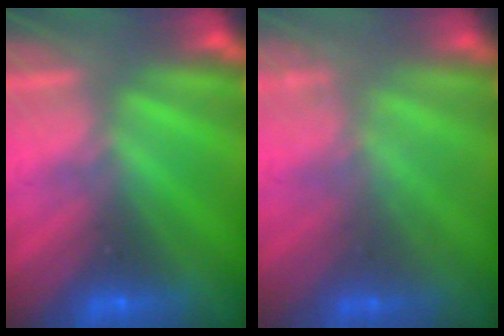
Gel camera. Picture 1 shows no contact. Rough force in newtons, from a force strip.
{"total": 1.9}